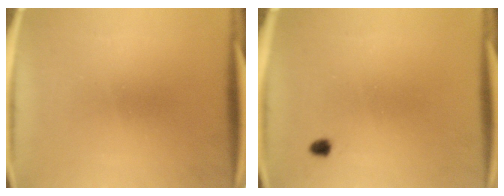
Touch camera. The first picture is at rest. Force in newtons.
{"total": 1.0}